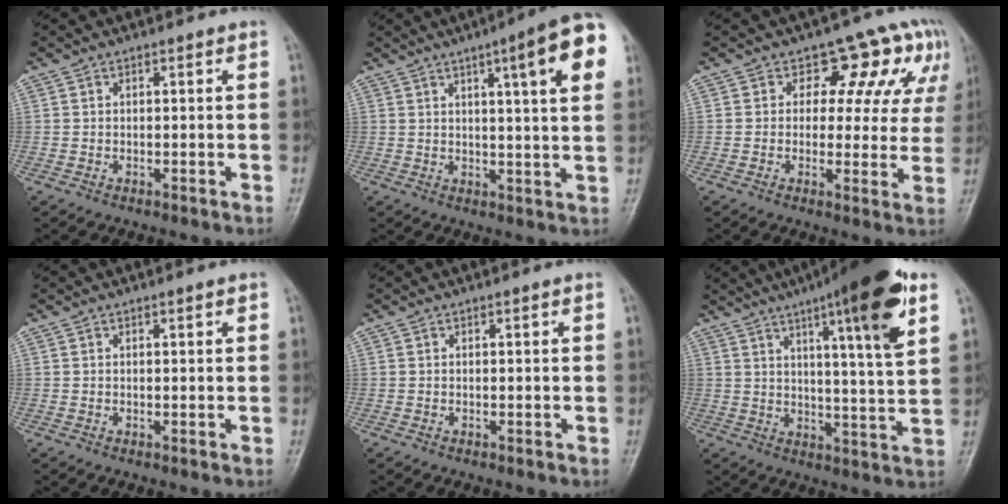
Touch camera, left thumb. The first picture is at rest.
{"total": 13.7, "force": [5.5, 1.9, 12.4], "torque": [-0.152, -0.007, 0.064]}
{"total": 10.2, "force": [5.1, 7.1, 5.2], "torque": [-0.008, -0.013, 0.046]}
{"total": 0.8, "force": [0.4, 0.1, 0.7], "torque": [-0.010, 0.000, 0.006]}
{"total": 0.0}
{"total": 18.0, "force": [9.1, 2.4, 15.3], "torque": [-0.214, -0.030, 0.129]}